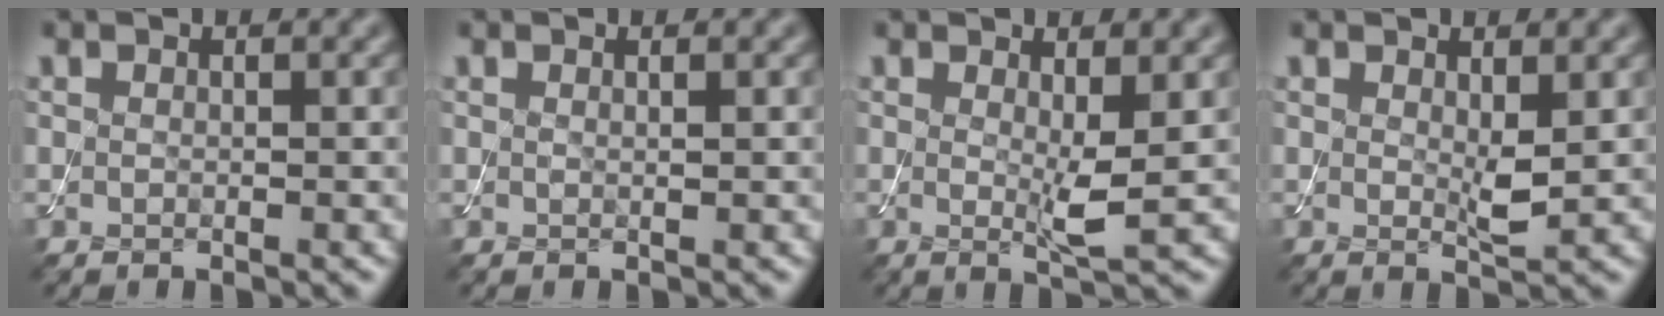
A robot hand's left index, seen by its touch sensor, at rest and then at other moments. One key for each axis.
{"total": 0.5, "fx": 0.2, "fy": 0.1, "fz": 0.4, "tx": -0.005, "ty": 0.000, "tz": 0.002}
{"total": 2.5, "fx": 0.3, "fy": 0.3, "fz": 2.4, "tx": -0.045, "ty": -0.012, "tz": 0.007}
{"total": 1.8, "fx": 0.5, "fy": 0.4, "fz": 1.7, "tx": -0.032, "ty": -0.007, "tz": 0.010}